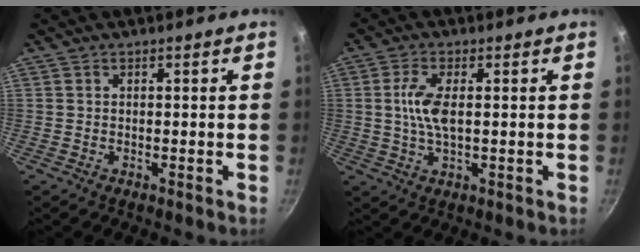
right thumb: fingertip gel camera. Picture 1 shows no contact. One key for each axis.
{"total": 6.3, "fx": 0.7, "fy": 2.5, "fz": 5.7, "tx": -0.124, "ty": 0.002, "tz": 0.014}